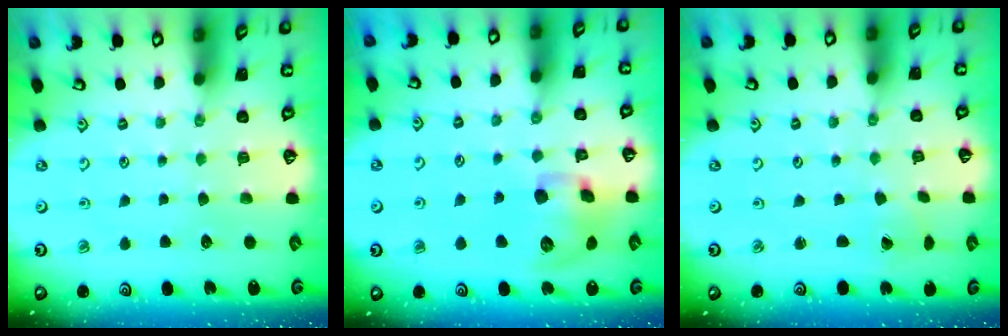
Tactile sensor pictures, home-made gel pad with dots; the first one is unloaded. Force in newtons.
{"total": 13.0, "press": 12.9, "slide": 2.0}
{"total": 0.6, "press": 0.3, "slide": 0.5}